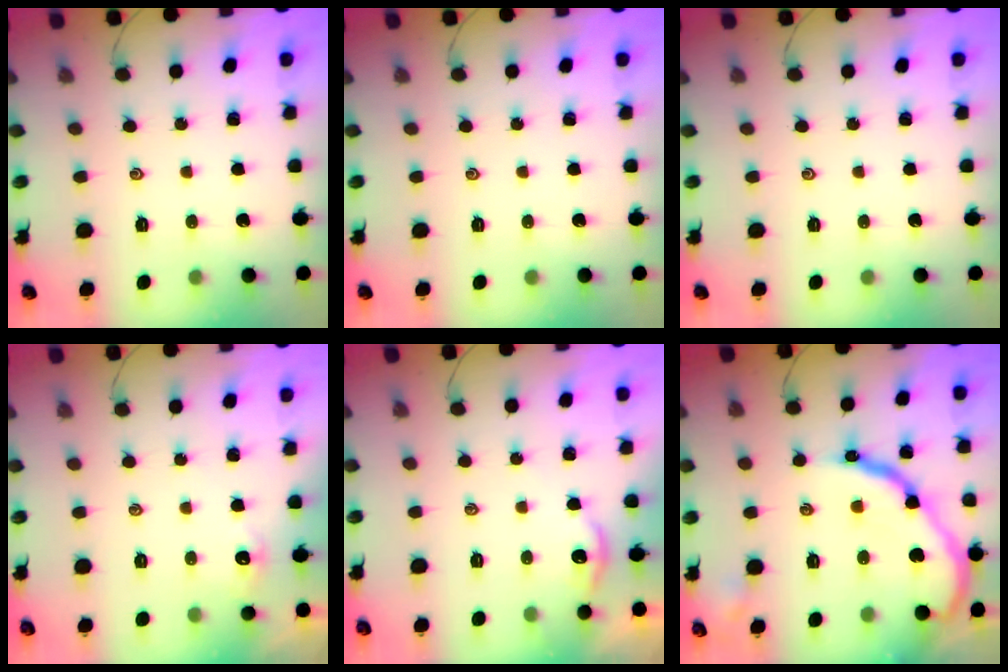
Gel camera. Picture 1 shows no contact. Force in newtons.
{"total": 0.0}
{"total": 0.0}
{"total": 2.4, "press": 2.4, "slide": 0.3}
{"total": 4.6, "press": 4.5, "slide": 0.3}
{"total": 16.8, "press": 16.8, "slide": 1.4}